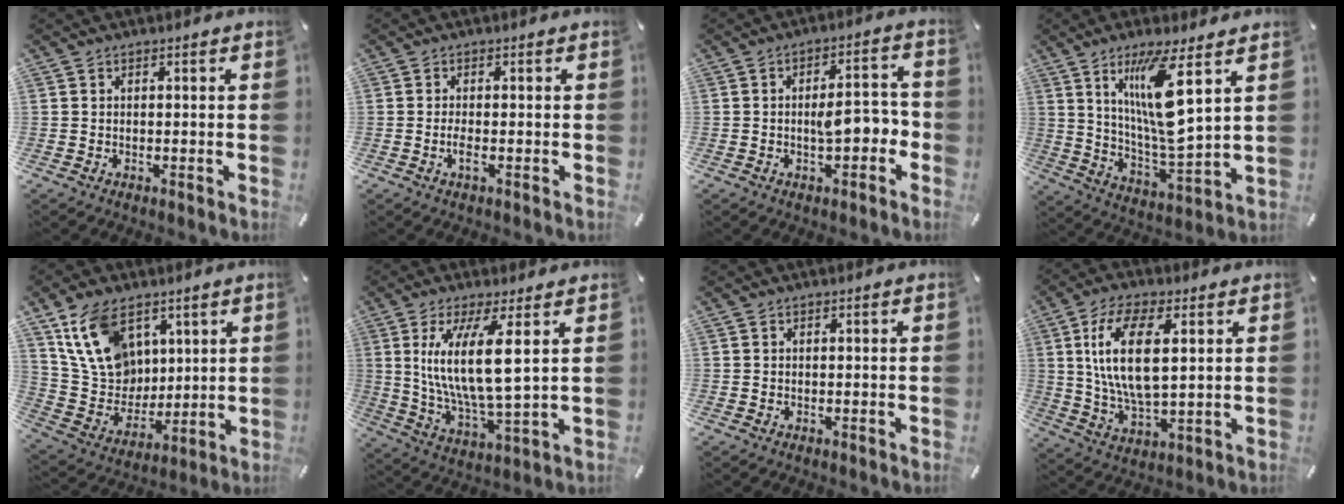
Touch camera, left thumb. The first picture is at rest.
{"total": 2.3, "force": [-0.7, 0.6, 2.1], "torque": [-0.052, -0.005, -0.016]}
{"total": 6.9, "force": [-1.6, 3.1, 5.9], "torque": [-0.085, 0.012, -0.031]}
{"total": 15.5, "force": [7.3, 3.1, 13.4], "torque": [-0.272, -0.039, 0.112]}
{"total": 16.4, "force": [8.4, 11.7, 7.8], "torque": [-0.181, -0.027, 0.165]}
{"total": 14.0, "force": [4.3, 3.5, 12.8], "torque": [-0.265, -0.017, 0.065]}
{"total": 0.0}
{"total": 14.4, "force": [4.1, 6.6, 12.1], "torque": [-0.265, -0.005, 0.067]}